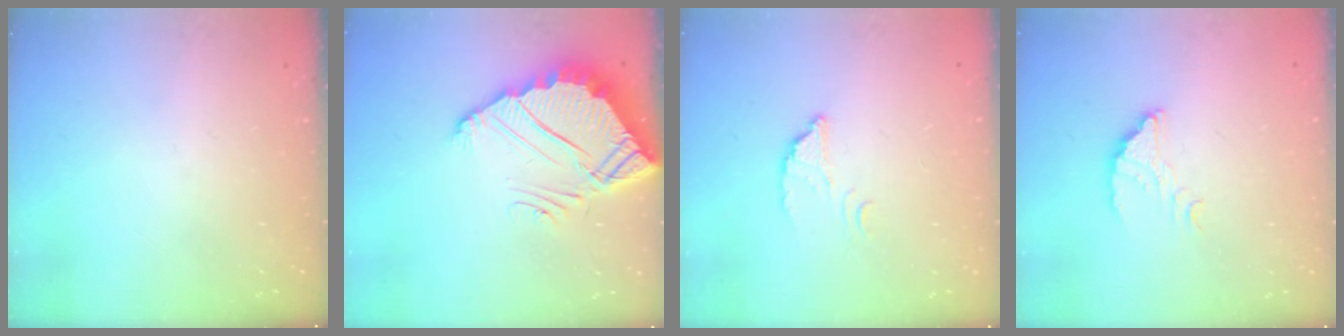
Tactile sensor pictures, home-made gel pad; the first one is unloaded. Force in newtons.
{"total": 8.3, "press": 8.3, "slide": 0.6}
{"total": 2.4, "press": 2.4, "slide": 0.1}
{"total": 3.5, "press": 3.5, "slide": 0.2}